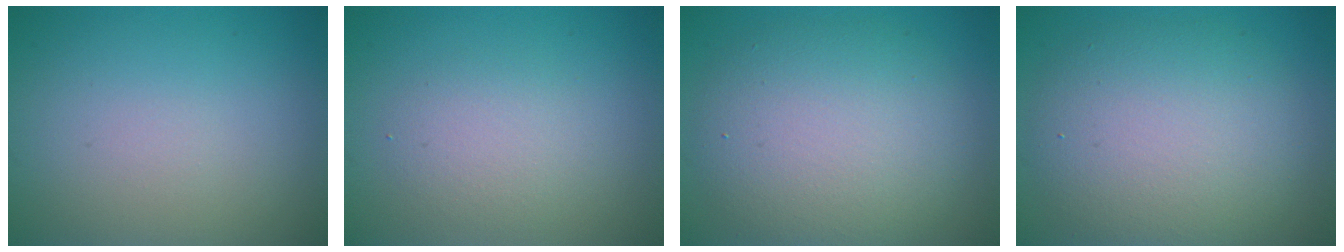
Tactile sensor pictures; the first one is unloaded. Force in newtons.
{"total": 2.4, "press": 2.4, "slide": 0.1}
{"total": 7.8, "press": 7.7, "slide": 0.9}
{"total": 7.8, "press": 7.7, "slide": 0.9}